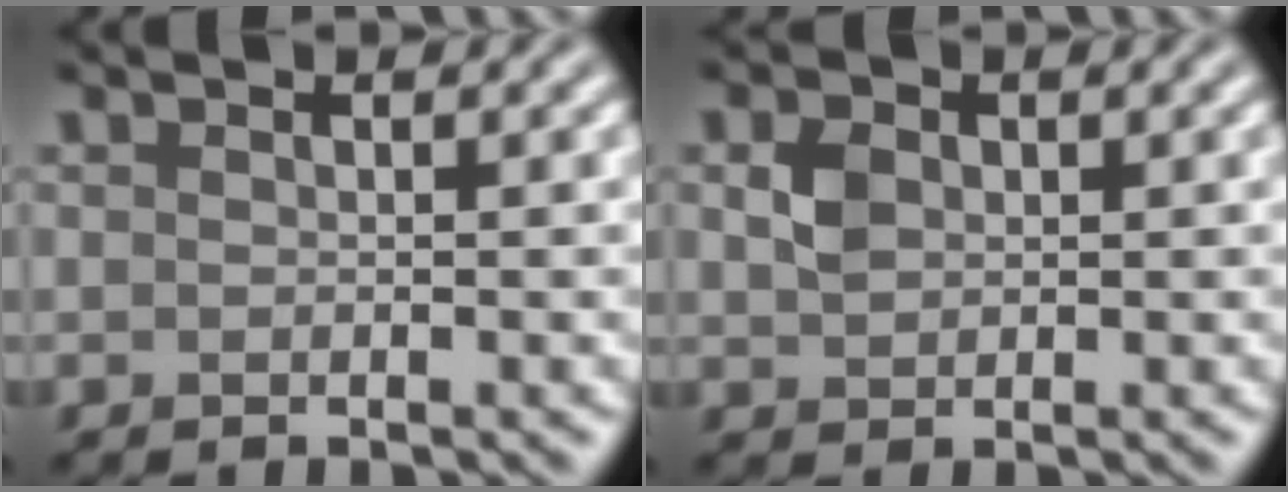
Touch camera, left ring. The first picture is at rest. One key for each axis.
{"total": 1.9, "fx": 0.5, "fy": 1.5, "fz": 1.1, "tx": -0.026, "ty": 0.004, "tz": 0.010}